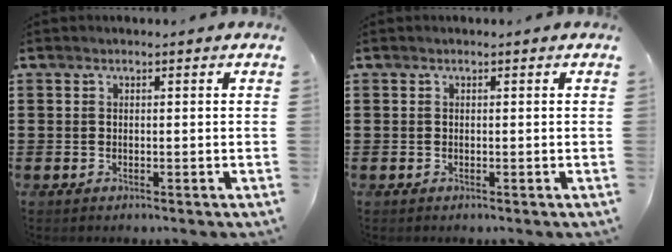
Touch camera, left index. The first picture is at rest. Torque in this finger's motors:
{"motor_torque": [0.00, 0.00, 0.02, 0.00]}